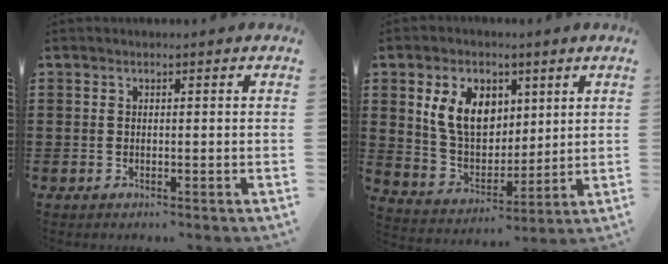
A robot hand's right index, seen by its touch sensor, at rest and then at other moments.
{"total": 9.1, "force": [3.1, 6.4, 5.7], "torque": [-0.141, 0.012, 0.054]}